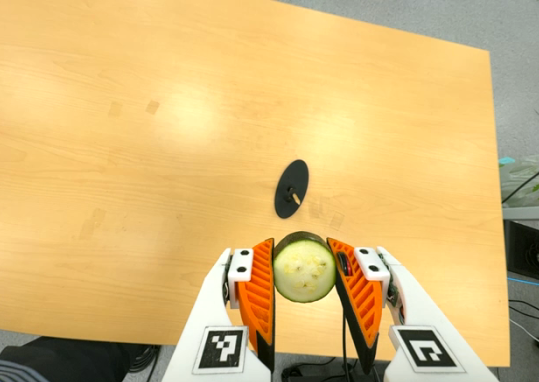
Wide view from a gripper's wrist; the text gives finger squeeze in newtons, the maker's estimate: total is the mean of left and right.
{"total": 8.6, "left": 7.3, "right": 9.8}